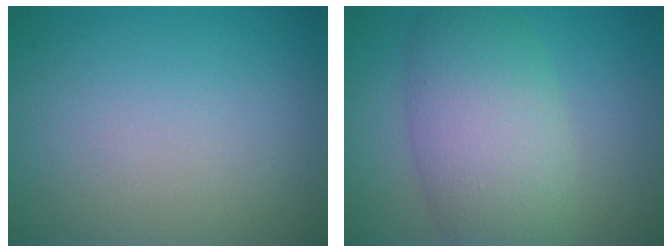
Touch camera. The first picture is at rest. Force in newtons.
{"total": 7.6, "press": 7.6, "slide": 0.3}